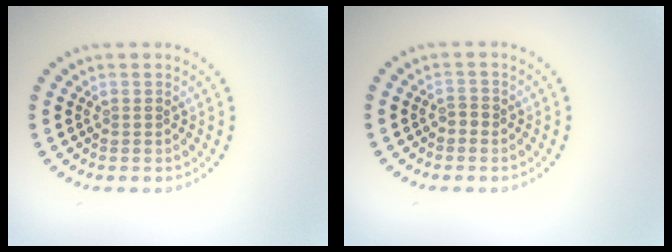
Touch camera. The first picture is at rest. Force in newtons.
{"total": 0.9, "press": 0.8, "slide": 0.3}